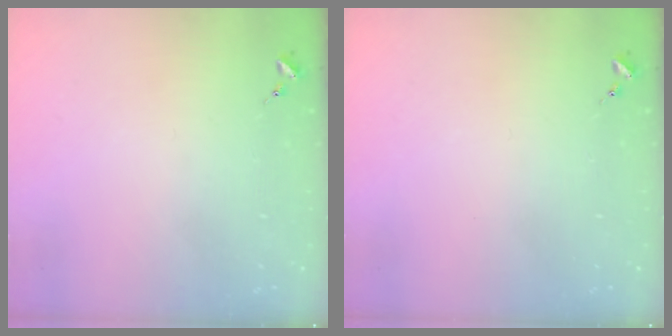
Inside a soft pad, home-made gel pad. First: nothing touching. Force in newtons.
{"total": 0.0}